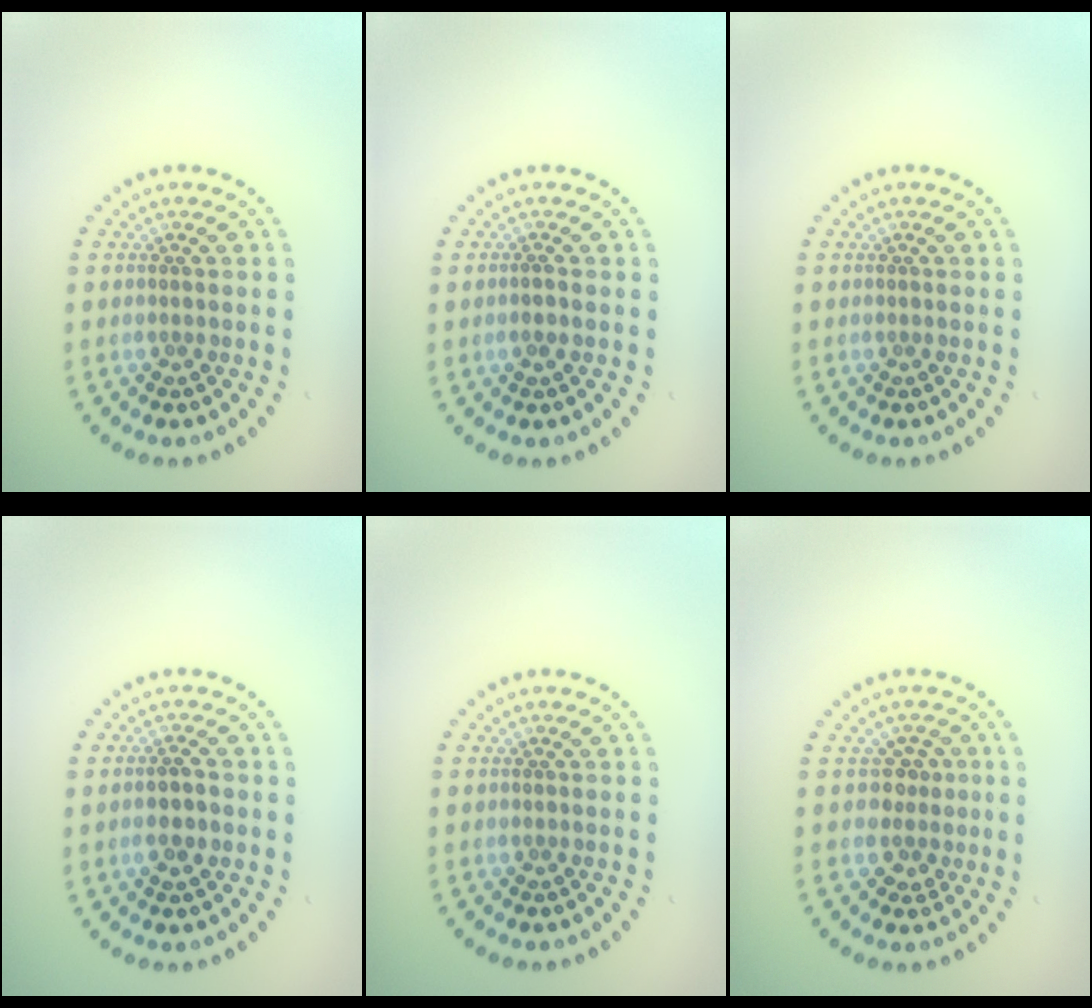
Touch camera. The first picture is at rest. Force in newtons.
{"total": 0.8, "press": 0.5, "slide": 0.6}
{"total": 0.0}
{"total": 2.3, "press": 2.3, "slide": 0.6}
{"total": 0.0}
{"total": 2.1, "press": 1.6, "slide": 1.4}